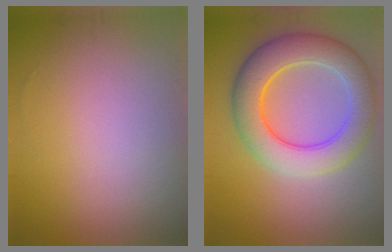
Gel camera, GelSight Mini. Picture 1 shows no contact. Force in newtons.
{"total": 7.7, "press": 7.7, "slide": 0.2}